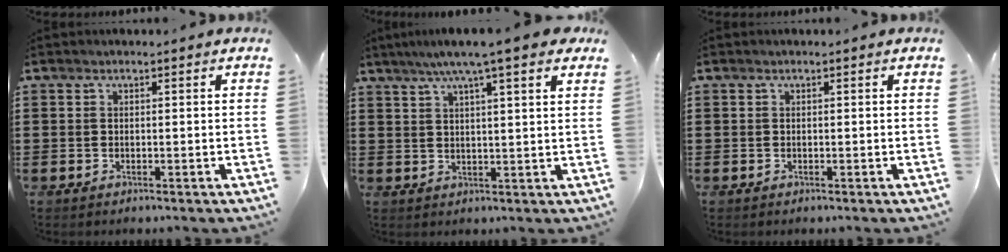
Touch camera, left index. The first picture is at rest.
{"total": 6.8, "force": [5.0, 0.2, 4.6], "torque": [-0.094, -0.008, 0.084]}
{"total": 0.0}